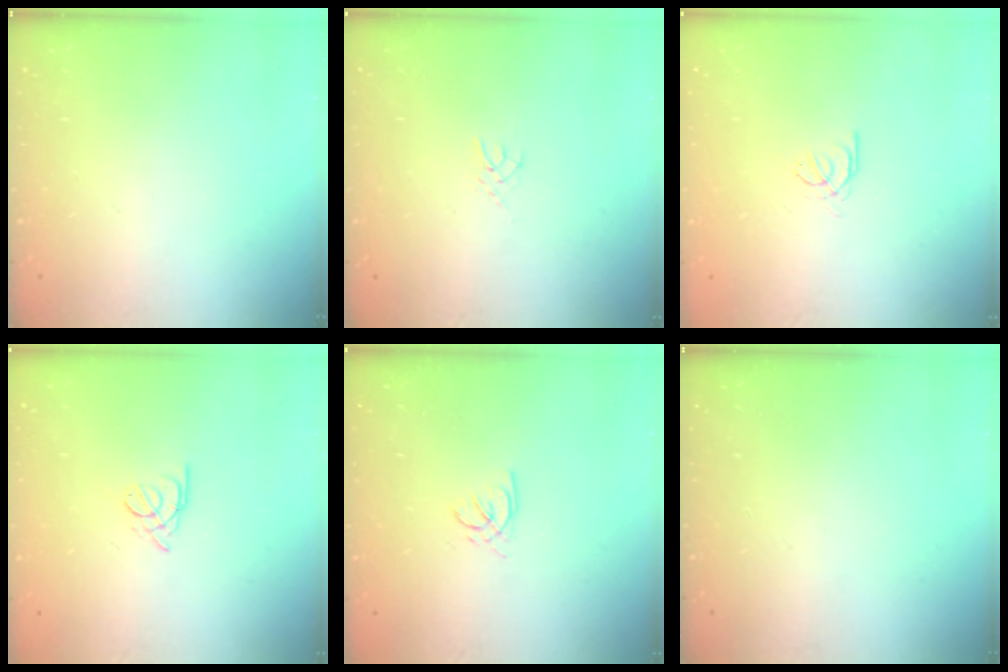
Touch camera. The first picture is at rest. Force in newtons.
{"total": 2.5, "press": 2.4, "slide": 0.4}
{"total": 0.7, "press": 0.6, "slide": 0.4}
{"total": 2.7, "press": 2.6, "slide": 0.5}
{"total": 1.4, "press": 1.4, "slide": 0.2}
{"total": 0.0}